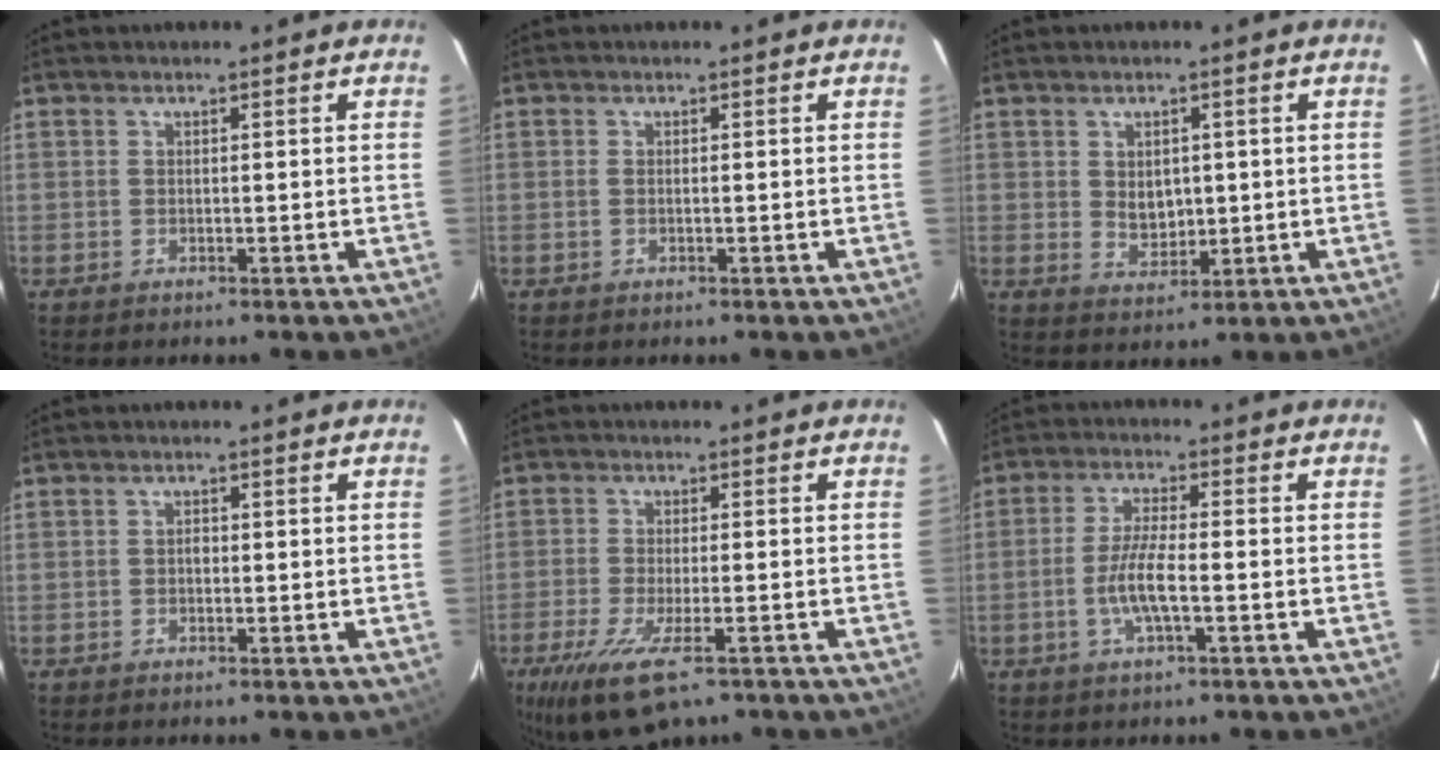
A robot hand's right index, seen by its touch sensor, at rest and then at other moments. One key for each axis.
{"total": 0.5, "fx": -0.1, "fy": 0.1, "fz": 0.5, "tx": -0.013, "ty": 0.001, "tz": -0.003}
{"total": 4.8, "fx": 0.6, "fy": 3.6, "fz": 3.1, "tx": -0.050, "ty": -0.002, "tz": 0.018}
{"total": 0.8, "fx": -0.2, "fy": 0.7, "fz": 0.4, "tx": -0.006, "ty": 0.003, "tz": -0.004}
{"total": 12.9, "fx": -8.0, "fy": 4.0, "fz": 9.3, "tx": -0.205, "ty": -0.046, "tz": -0.139}
{"total": 6.6, "fx": -1.9, "fy": 1.1, "fz": 6.3, "tx": -0.127, "ty": -0.002, "tz": -0.037}